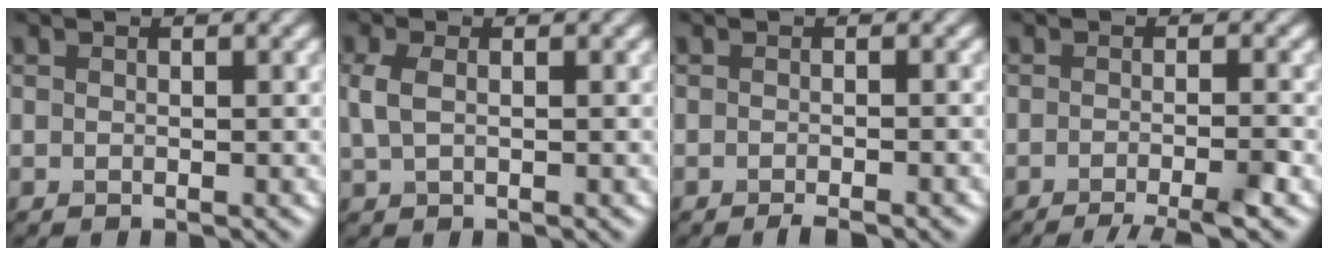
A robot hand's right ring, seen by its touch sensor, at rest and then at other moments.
{"total": 2.0, "force": [0.4, 1.1, 1.6], "torque": [-0.044, 0.002, 0.006]}
{"total": 2.5, "force": [-1.7, 0.4, 1.7], "torque": [-0.018, 0.001, -0.028]}
{"total": 4.8, "force": [-3.0, 0.9, 3.6], "torque": [-0.043, -0.004, -0.054]}